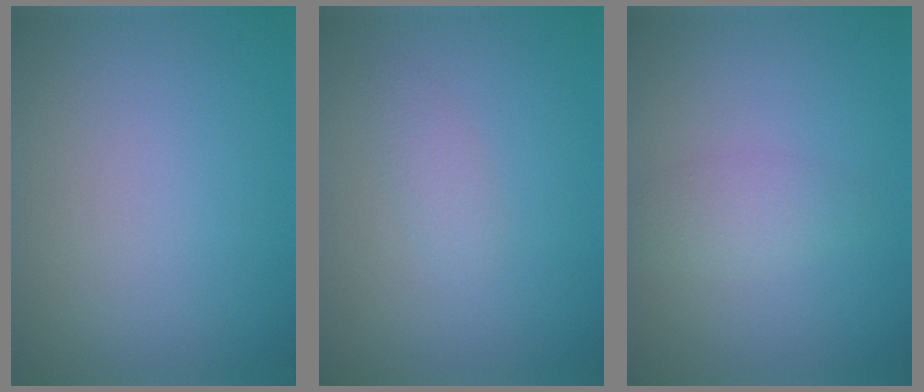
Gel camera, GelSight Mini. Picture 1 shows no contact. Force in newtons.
{"total": 1.3, "press": 1.3, "slide": 0.1}
{"total": 1.9, "press": 1.9, "slide": 0.0}